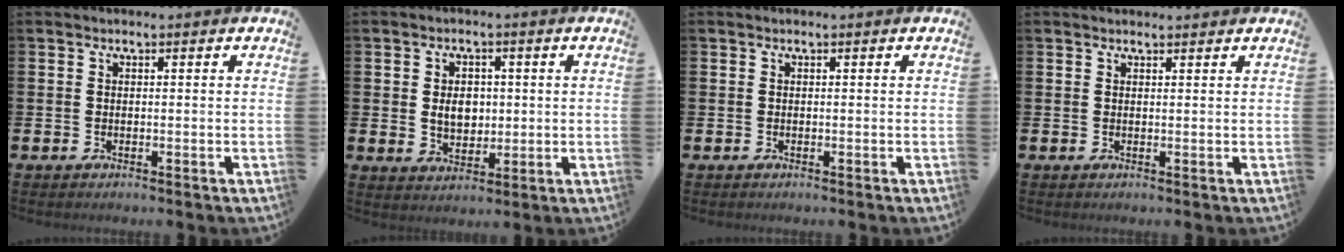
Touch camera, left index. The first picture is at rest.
{"total": 4.0, "force": [0.5, 3.0, 2.6], "torque": [-0.036, 0.005, 0.001]}
{"total": 0.0}
{"total": 1.0, "force": [1.0, 0.2, 0.2], "torque": [0.016, -0.005, 0.014]}